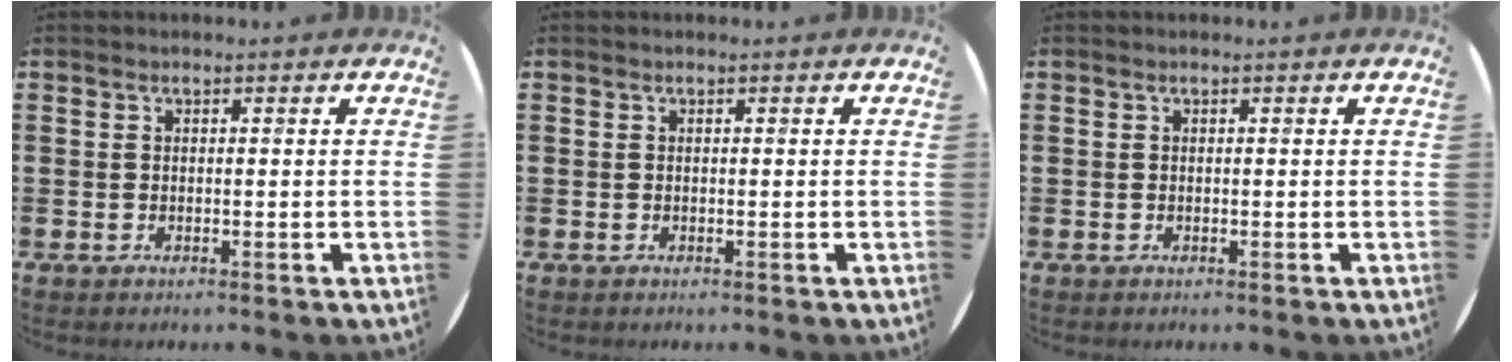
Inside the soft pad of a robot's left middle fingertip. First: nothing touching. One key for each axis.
{"total": 0.0}
{"total": 0.0}